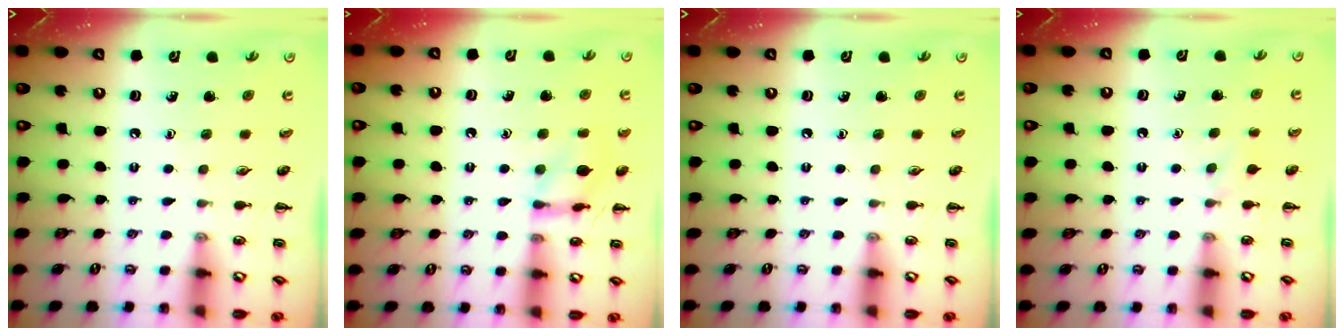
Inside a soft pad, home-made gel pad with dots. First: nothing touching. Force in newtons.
{"total": 10.5, "press": 10.4, "slide": 0.7}
{"total": 0.0}
{"total": 4.2, "press": 3.9, "slide": 1.6}